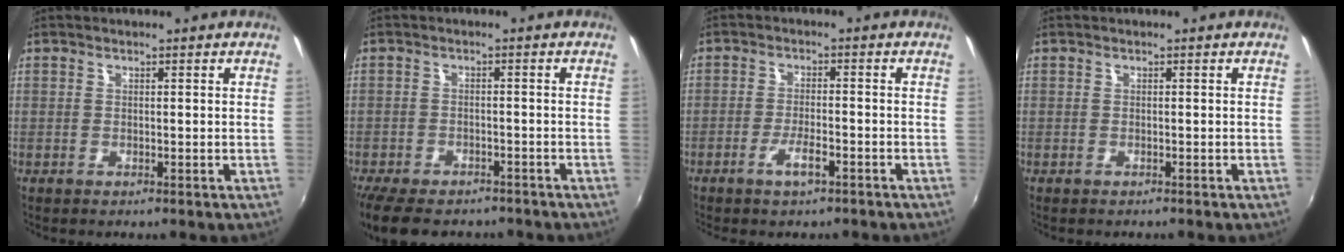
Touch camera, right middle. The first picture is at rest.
{"total": 12.6, "force": [-10.1, 5.0, 5.6], "torque": [-0.131, -0.030, -0.158]}
{"total": 3.9, "force": [-2.6, 0.9, 2.8], "torque": [-0.064, -0.004, -0.047]}
{"total": 0.0}